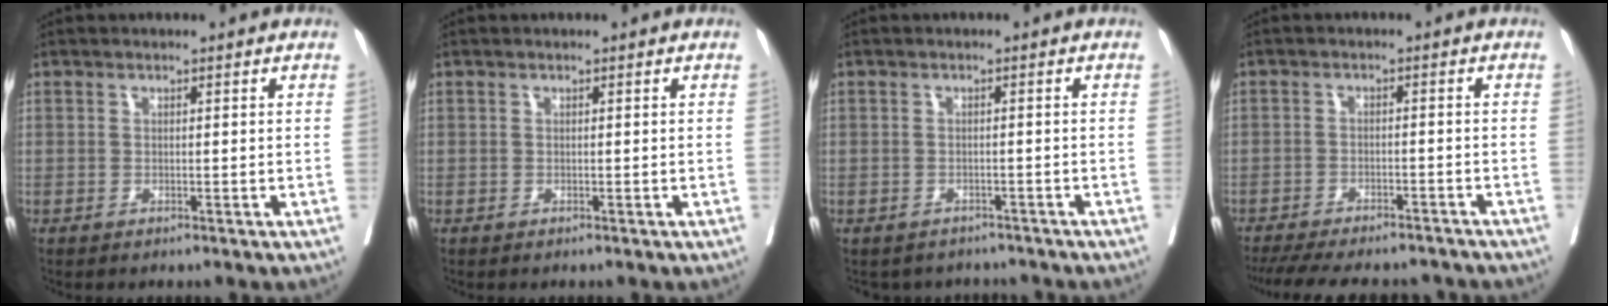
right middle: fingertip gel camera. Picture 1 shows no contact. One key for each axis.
{"total": 0.0}
{"total": 5.3, "fx": -4.9, "fy": 2.2, "fz": 0.2, "tx": 0.004, "ty": 0.008, "tz": -0.057}
{"total": 16.2, "fx": -14.4, "fy": 4.0, "fz": 6.3, "tx": -0.146, "ty": -0.016, "tz": -0.194}